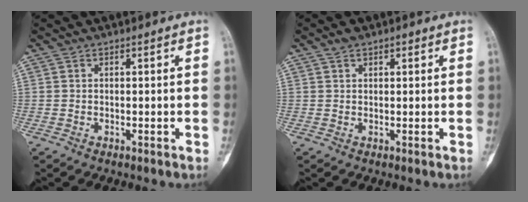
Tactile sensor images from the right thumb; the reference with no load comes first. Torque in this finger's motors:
{"motor_torque": [2.17, 2.84, 0.05, -0.11, 0.06]}